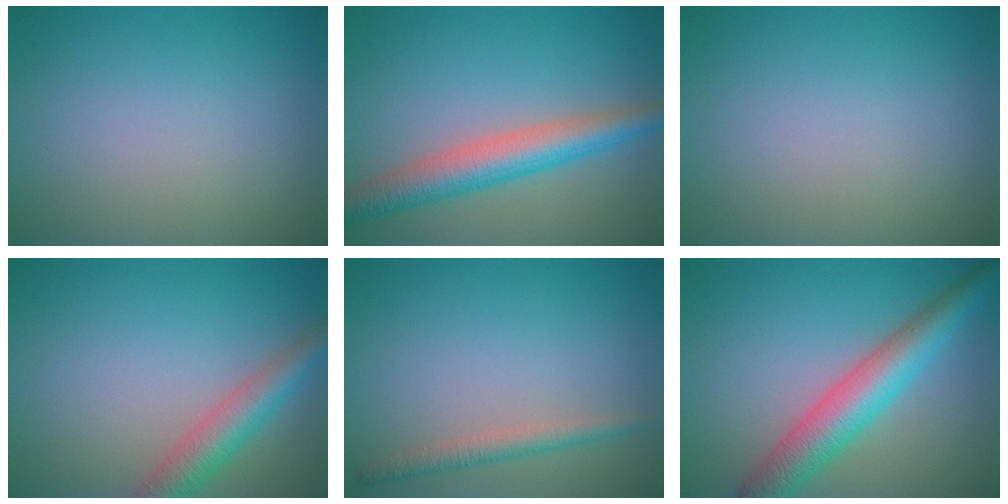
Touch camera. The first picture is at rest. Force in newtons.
{"total": 5.2, "press": 5.2, "slide": 0.1}
{"total": 0.0}
{"total": 4.2, "press": 4.2, "slide": 0.1}
{"total": 1.9, "press": 1.9, "slide": 0.0}
{"total": 6.1, "press": 6.1, "slide": 0.2}